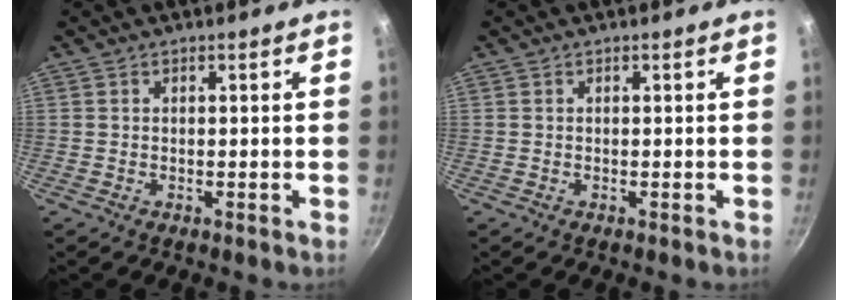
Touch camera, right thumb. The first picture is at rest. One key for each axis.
{"total": 0.0}